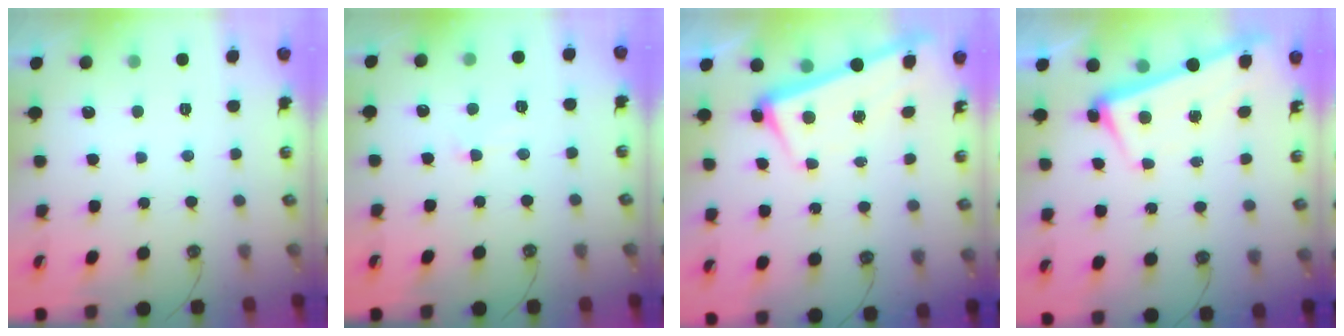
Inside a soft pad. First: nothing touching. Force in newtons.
{"total": 0.8, "press": 0.1, "slide": 0.8}
{"total": 2.4, "press": 2.2, "slide": 0.9}
{"total": 2.3, "press": 2.1, "slide": 0.9}